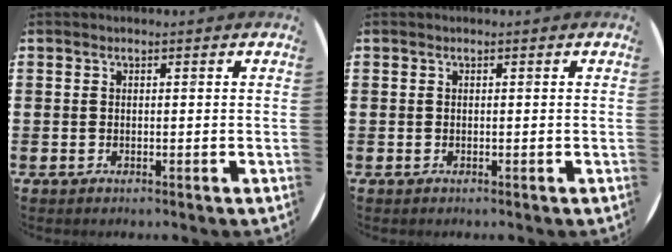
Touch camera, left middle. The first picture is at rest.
{"total": 0.0}